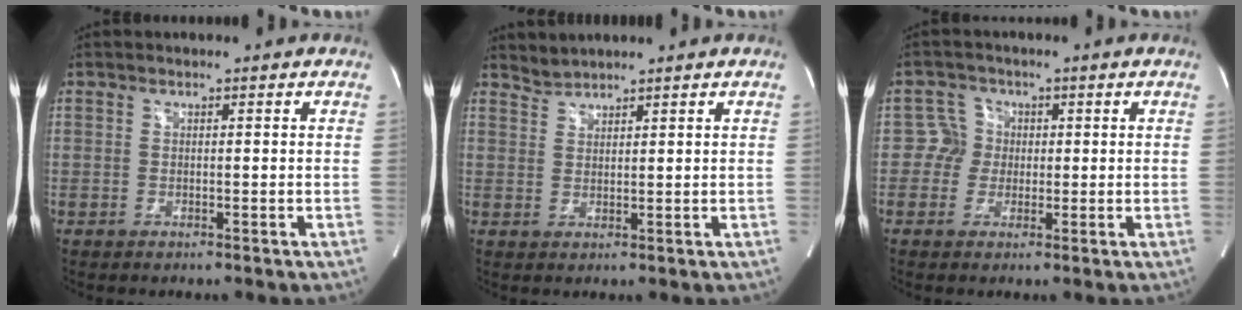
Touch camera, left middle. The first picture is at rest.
{"total": 2.7, "force": [2.5, -0.7, -0.7], "torque": [0.005, -0.001, 0.060]}
{"total": 3.3, "force": [0.0, 3.3, 0.3], "torque": [0.002, 0.014, 0.001]}